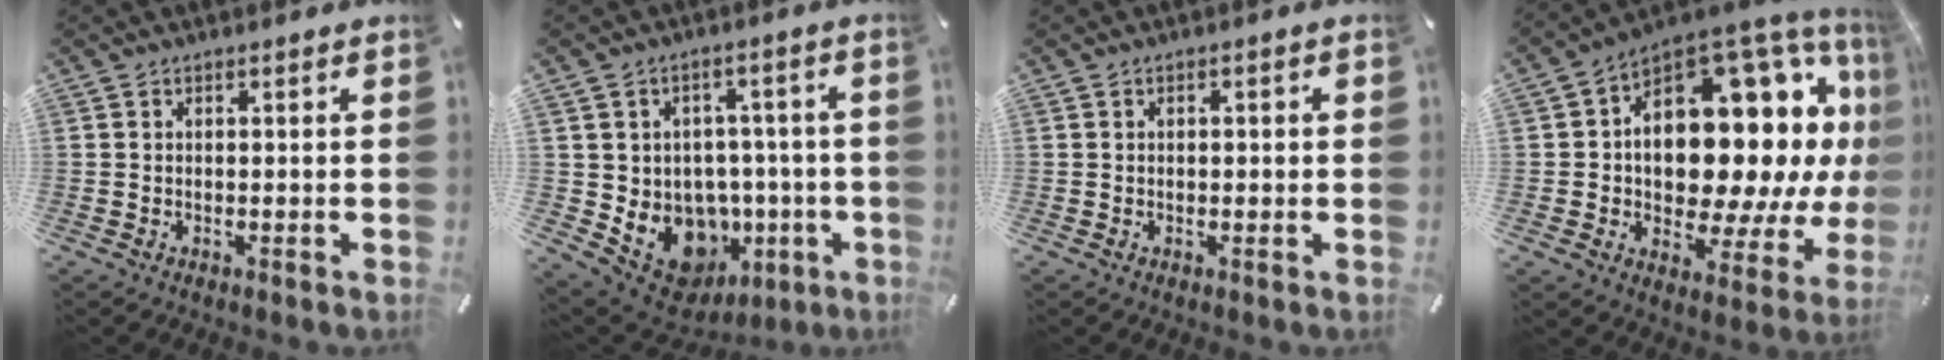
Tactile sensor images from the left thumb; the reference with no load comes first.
{"total": 12.8, "force": [-3.9, 10.8, 5.6], "torque": [-0.075, 0.000, -0.051]}
{"total": 1.1, "force": [-0.1, 0.5, 0.9], "torque": [-0.016, 0.003, -0.003]}
{"total": 21.5, "force": [4.2, 13.3, 16.4], "torque": [-0.217, -0.066, 0.076]}